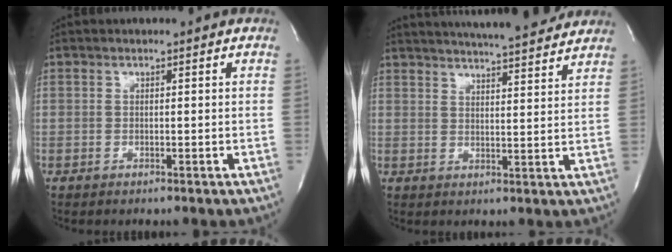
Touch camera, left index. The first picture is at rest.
{"total": 16.3, "force": [14.7, 1.5, 6.7], "torque": [-0.110, 0.010, 0.197]}